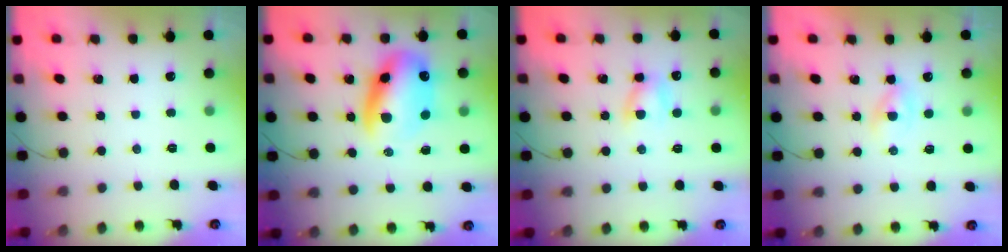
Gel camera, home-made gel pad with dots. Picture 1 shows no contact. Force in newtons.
{"total": 14.0, "press": 13.4, "slide": 3.9}
{"total": 5.9, "press": 5.7, "slide": 1.6}
{"total": 1.9, "press": 1.6, "slide": 0.9}